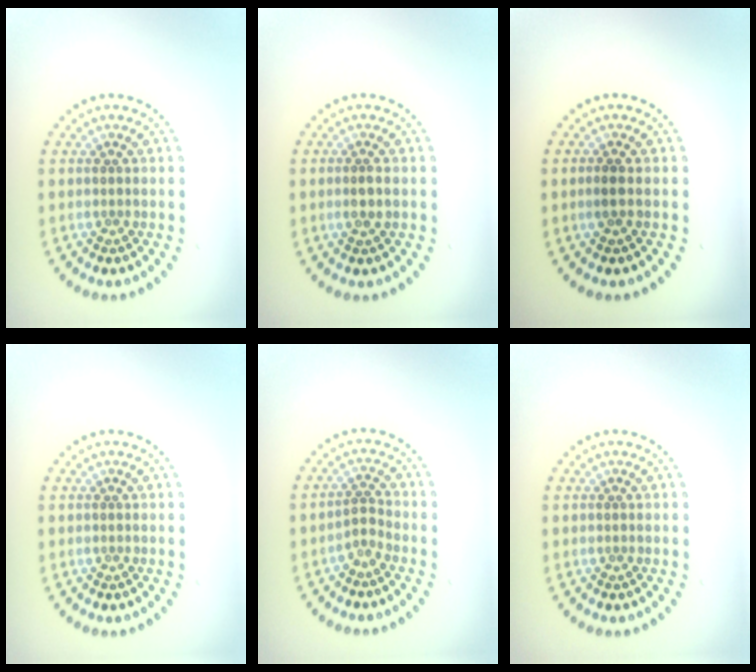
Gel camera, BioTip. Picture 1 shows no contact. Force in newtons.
{"total": 1.3, "press": 1.2, "slide": 0.6}
{"total": 1.0, "press": 0.9, "slide": 0.4}
{"total": 0.0}
{"total": 1.3, "press": 0.9, "slide": 0.9}
{"total": 0.0}